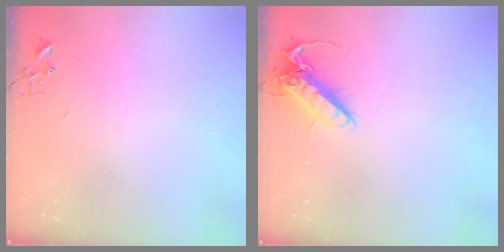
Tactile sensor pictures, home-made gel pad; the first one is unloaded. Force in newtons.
{"total": 14.2, "press": 14.0, "slide": 2.2}